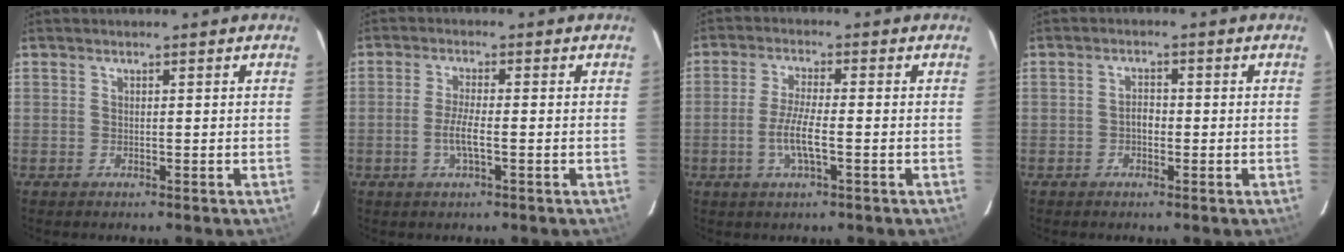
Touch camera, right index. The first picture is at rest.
{"total": 4.3, "force": [-1.3, 0.5, 4.1], "torque": [-0.078, -0.003, -0.025]}
{"total": 6.2, "force": [-1.8, 0.8, 5.8], "torque": [-0.115, -0.004, -0.036]}
{"total": 1.9, "force": [-0.6, 1.3, 1.3], "torque": [-0.024, 0.008, -0.012]}